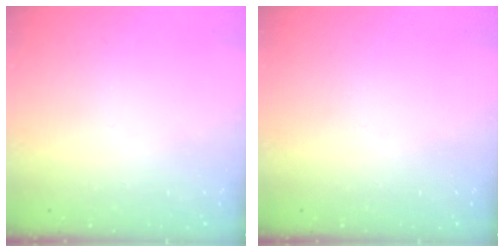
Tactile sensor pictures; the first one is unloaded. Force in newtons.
{"total": 0.0}